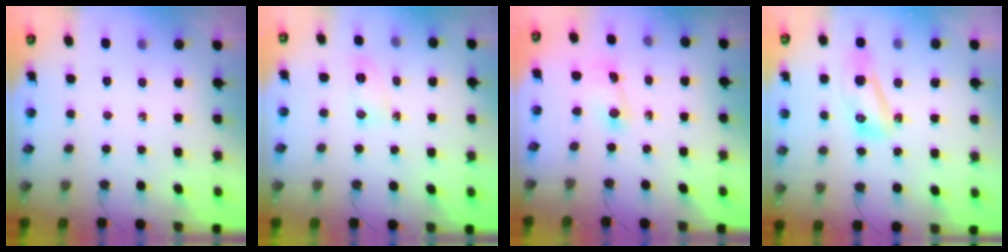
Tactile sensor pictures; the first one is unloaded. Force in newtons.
{"total": 3.6, "press": 3.4, "slide": 1.2}
{"total": 2.7, "press": 2.7, "slide": 0.3}
{"total": 11.2, "press": 9.6, "slide": 5.7}